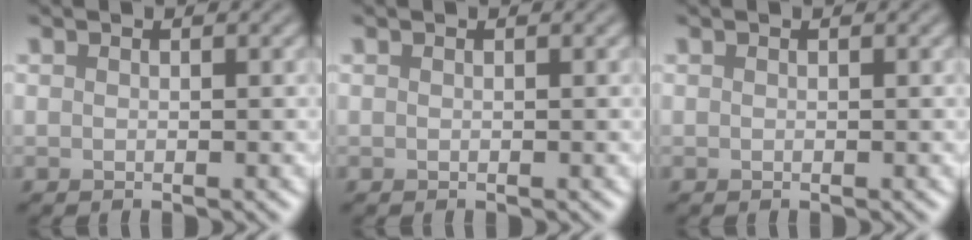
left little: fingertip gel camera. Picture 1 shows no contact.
{"total": 0.0}
{"total": 0.0}